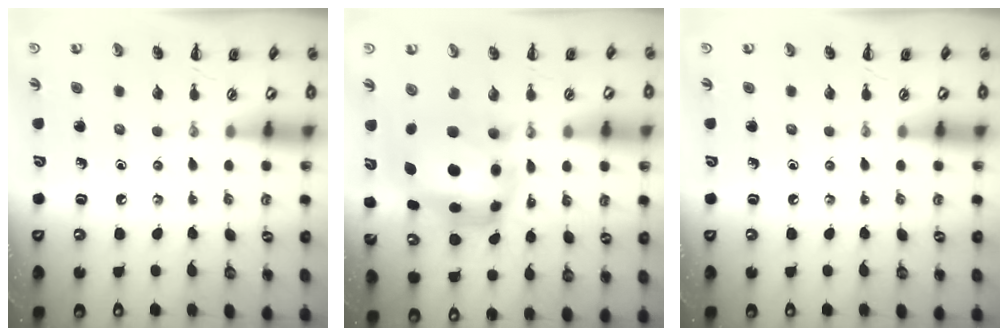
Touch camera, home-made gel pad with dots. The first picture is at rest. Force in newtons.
{"total": 7.5, "press": 7.1, "slide": 2.2}
{"total": 0.0}